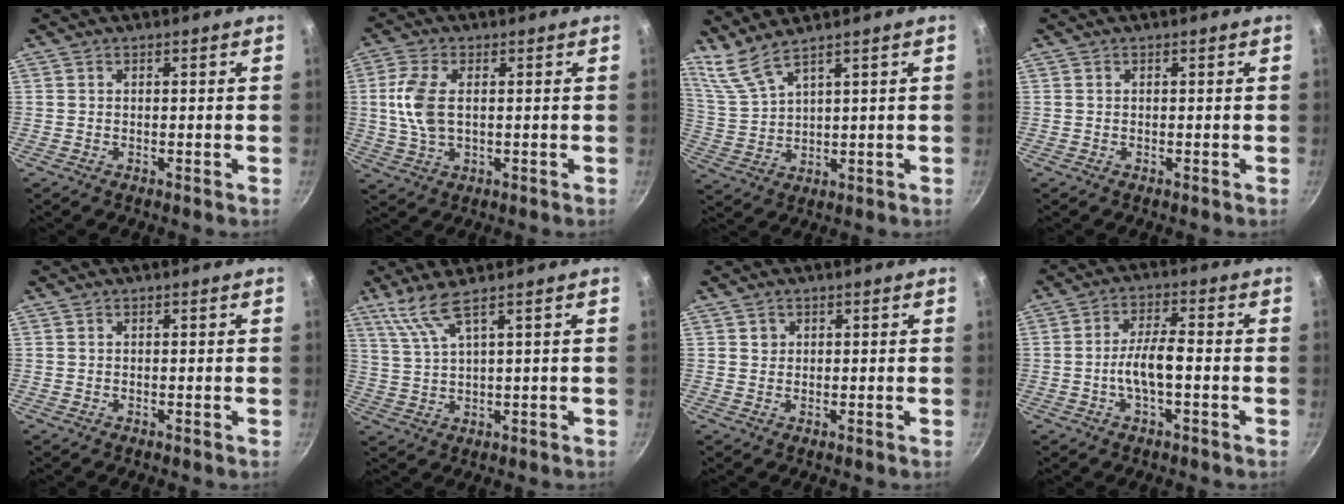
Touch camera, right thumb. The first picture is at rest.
{"total": 8.3, "force": [1.0, 4.6, 6.8], "torque": [-0.144, 0.004, 0.018]}
{"total": 6.0, "force": [5.2, 0.4, 3.1], "torque": [-0.071, -0.037, 0.122]}
{"total": 0.0}
{"total": 0.0}
{"total": 5.3, "force": [3.4, 0.1, 4.0], "torque": [-0.090, -0.017, 0.082]}
{"total": 1.2, "force": [0.5, 1.1, 0.2], "torque": [0.004, 0.002, 0.005]}
{"total": 6.7, "force": [-1.6, 2.2, 6.2], "torque": [-0.113, 0.026, -0.034]}